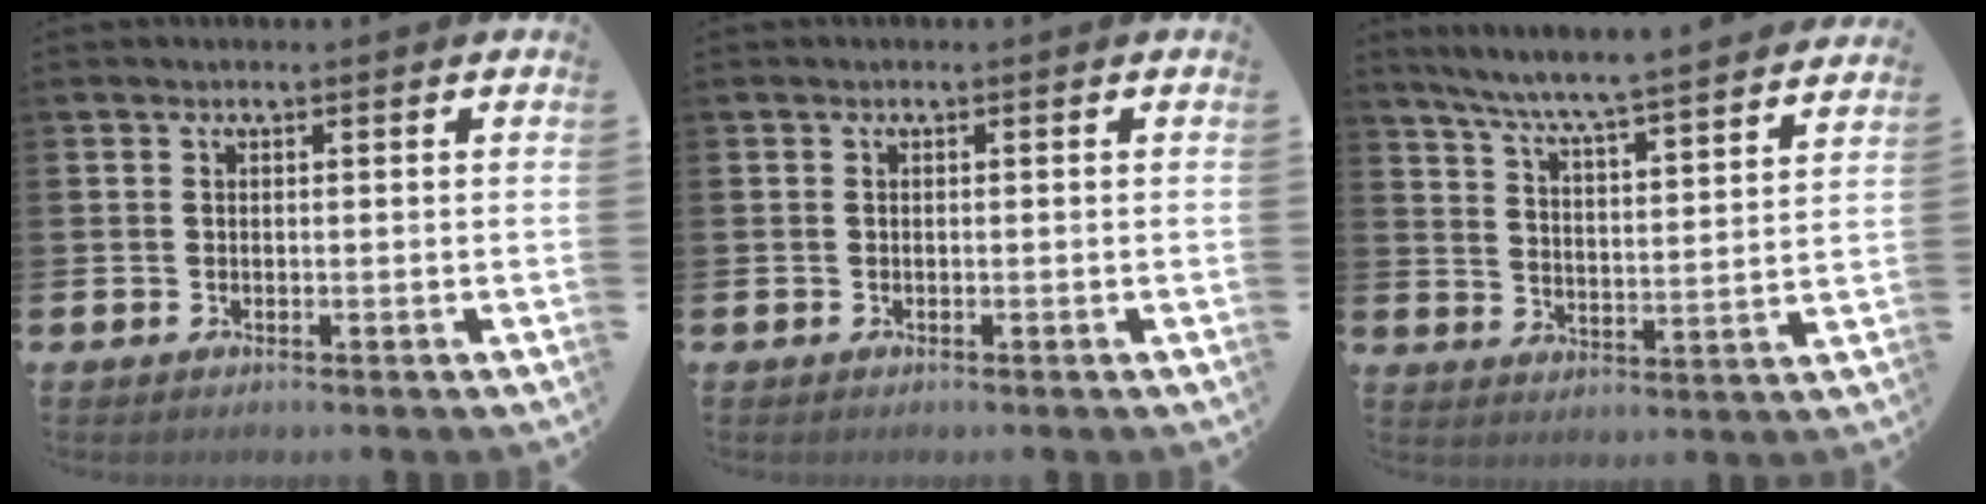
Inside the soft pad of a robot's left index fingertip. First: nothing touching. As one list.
[{"total": 0.0}, {"total": 7.0, "force": [6.6, -0.2, 2.2], "torque": [-0.074, -0.056, 0.111]}]